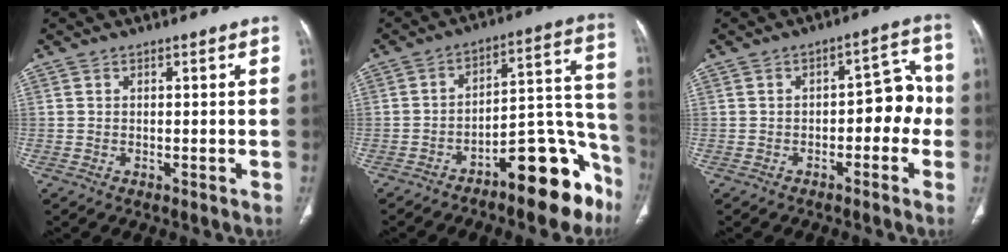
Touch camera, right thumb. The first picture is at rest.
{"total": 15.4, "force": [-10.0, 5.4, 10.4], "torque": [-0.088, 0.118, -0.151]}
{"total": 7.6, "force": [-1.8, 4.6, 5.8], "torque": [-0.038, 0.041, -0.030]}